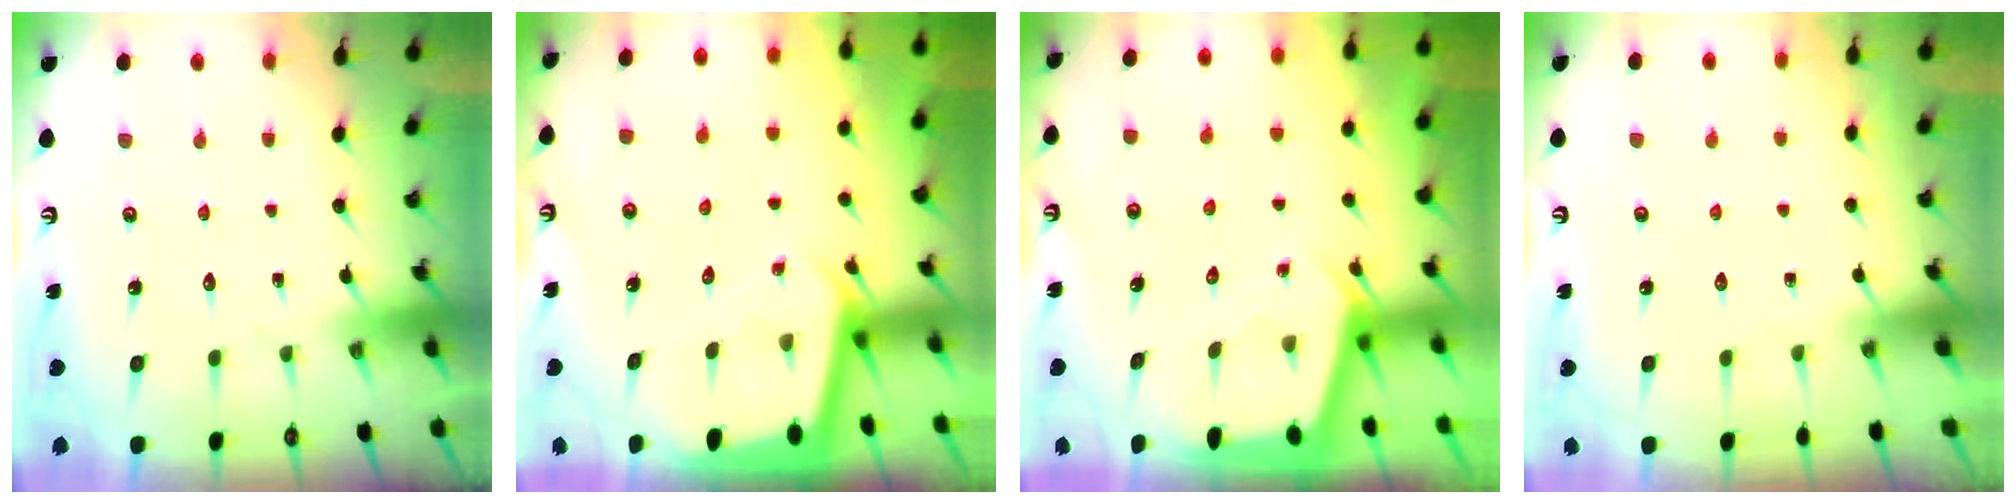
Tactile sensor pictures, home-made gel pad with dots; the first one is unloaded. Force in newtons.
{"total": 2.0, "press": 2.0, "slide": 0.1}
{"total": 2.3, "press": 2.3, "slide": 0.3}
{"total": 0.0}